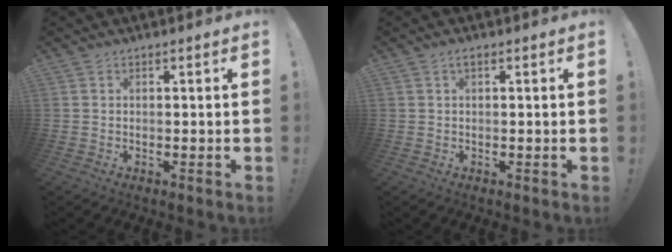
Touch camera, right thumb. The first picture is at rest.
{"total": 1.1, "force": [0.4, 0.3, 1.0], "torque": [-0.022, 0.002, 0.007]}